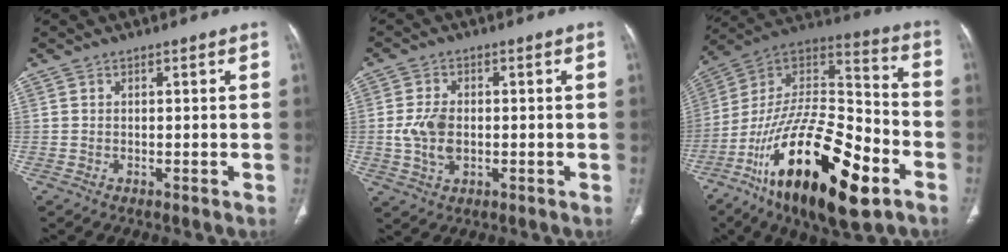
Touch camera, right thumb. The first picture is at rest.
{"total": 6.4, "force": [-0.4, 4.1, 5.0], "torque": [-0.102, 0.002, -0.005]}
{"total": 30.6, "force": [-14.2, 11.7, 24.4], "torque": [-0.427, 0.053, -0.236]}